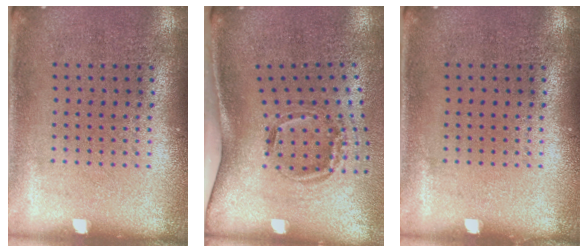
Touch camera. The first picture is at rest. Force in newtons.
{"total": 2.0, "press": 1.2, "slide": 1.6}
{"total": 0.0}